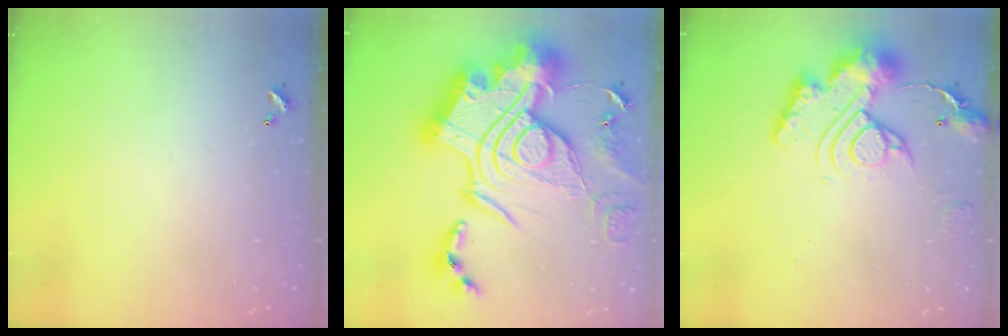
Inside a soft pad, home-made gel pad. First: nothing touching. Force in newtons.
{"total": 0.6, "press": 0.6, "slide": 0.0}
{"total": 15.0, "press": 14.9, "slide": 1.6}